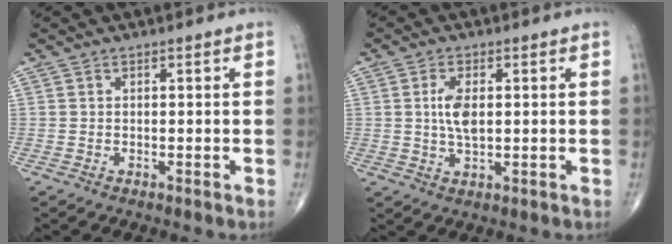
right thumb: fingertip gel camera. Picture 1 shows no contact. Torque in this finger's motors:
{"motor_torque": [0.93, 1.10, 0.72, -0.07, 0.03]}